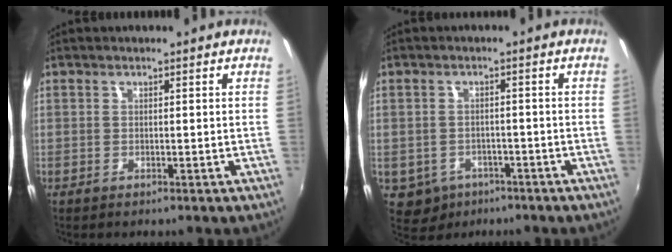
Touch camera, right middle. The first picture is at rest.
{"total": 6.3, "force": [-3.2, 5.1, 1.8], "torque": [-0.050, -0.006, -0.038]}